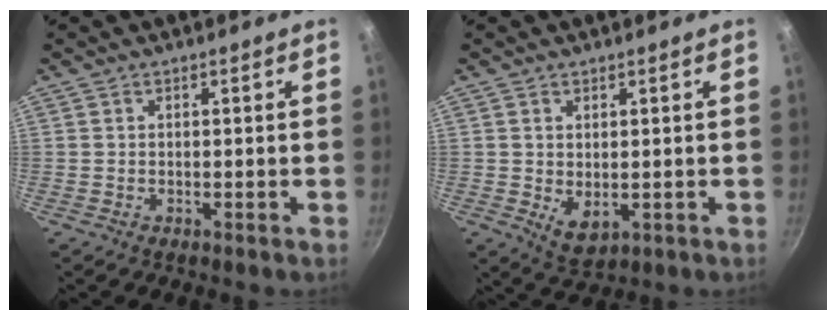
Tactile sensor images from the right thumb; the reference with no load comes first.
{"total": 4.5, "force": [0.1, 2.9, 3.4], "torque": [-0.053, -0.019, 0.012]}